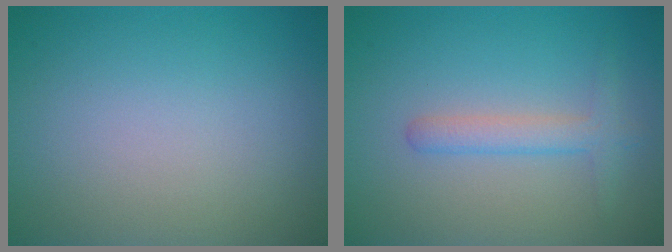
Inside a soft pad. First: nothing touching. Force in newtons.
{"total": 2.2, "press": 2.2, "slide": 0.1}